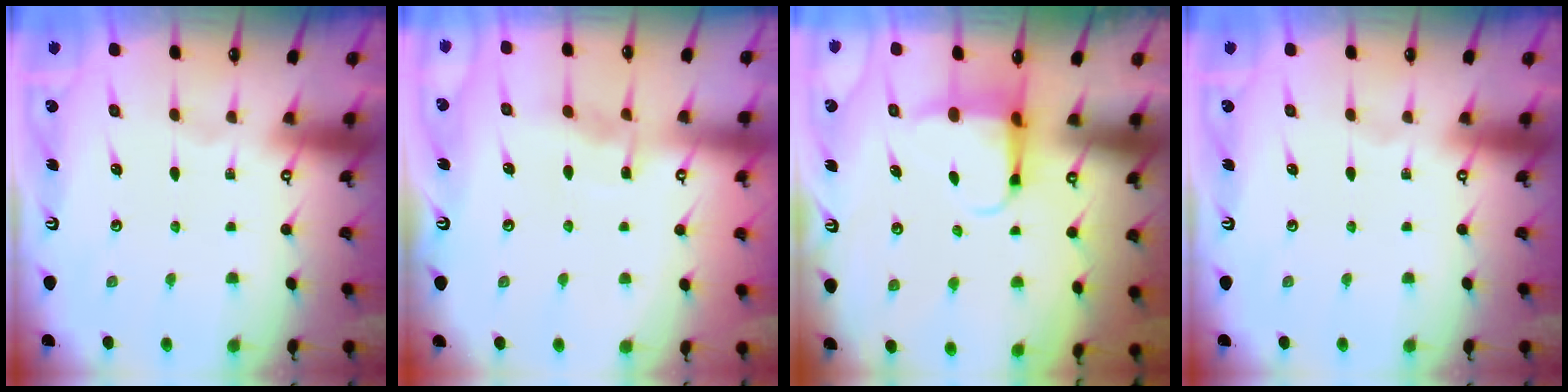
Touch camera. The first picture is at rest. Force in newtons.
{"total": 4.7, "press": 4.7, "slide": 0.5}
{"total": 4.5, "press": 4.3, "slide": 1.3}
{"total": 0.0}